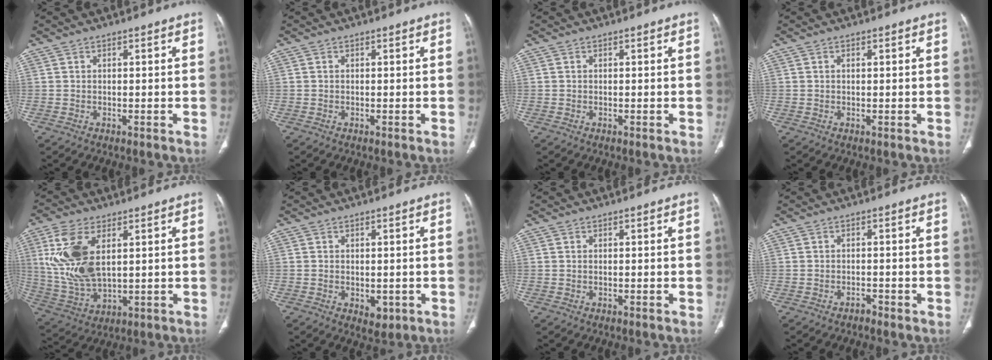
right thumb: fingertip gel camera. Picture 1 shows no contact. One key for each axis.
{"total": 0.0}
{"total": 0.0}
{"total": 0.6, "fx": 0.2, "fy": 0.3, "fz": 0.5, "tx": -0.012, "ty": 0.002, "tz": 0.003}
{"total": 14.2, "fx": 3.9, "fy": 7.5, "fz": 11.4, "tx": -0.247, "ty": -0.014, "tz": 0.087}
{"total": 3.1, "fx": -0.7, "fy": 2.1, "fz": 2.2, "tx": -0.021, "ty": -0.004, "tz": 0.001}
{"total": 0.0}
{"total": 1.0, "fx": -0.9, "fy": 0.5, "fz": 0.2, "tx": -0.007, "ty": 0.005, "tz": -0.015}